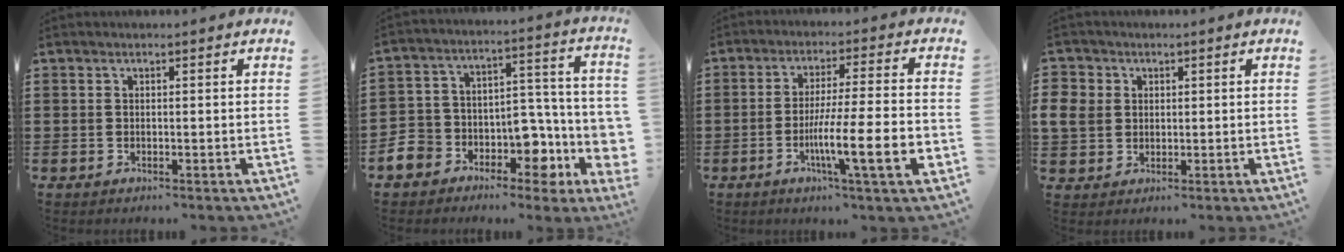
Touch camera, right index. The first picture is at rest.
{"total": 8.8, "force": [-3.9, 7.0, 3.7], "torque": [-0.072, -0.007, -0.062]}
{"total": 11.8, "force": [-3.9, 1.2, 11.1], "torque": [-0.210, -0.015, -0.073]}
{"total": 4.5, "force": [0.8, 4.1, 1.6], "torque": [-0.060, 0.007, 0.010]}